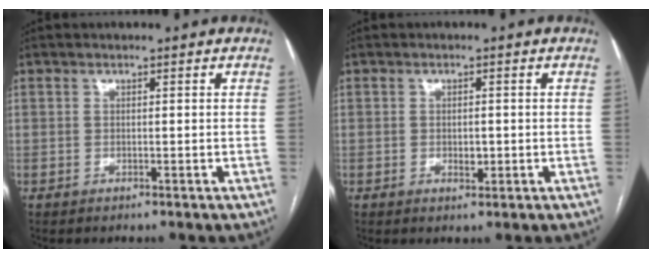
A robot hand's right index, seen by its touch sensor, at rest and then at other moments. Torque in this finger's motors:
{"motor_torque": [-0.12, -0.04, -0.05, 0.00]}